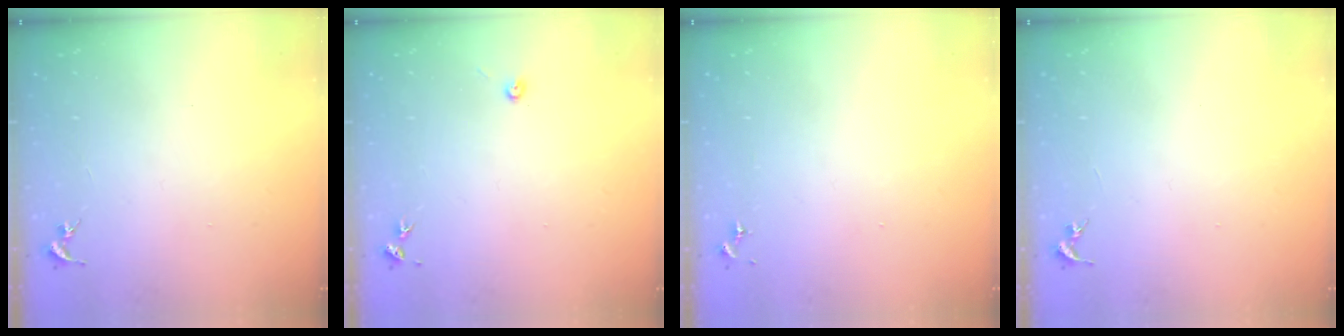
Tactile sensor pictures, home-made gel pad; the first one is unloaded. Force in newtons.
{"total": 2.0, "press": 2.0, "slide": 0.3}
{"total": 0.0}
{"total": 0.0}